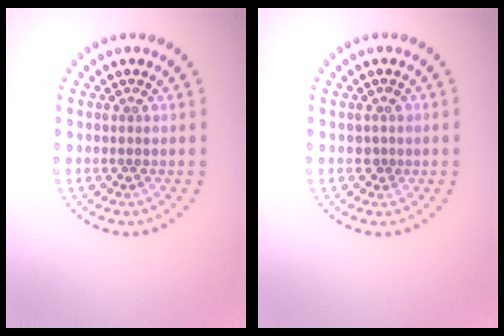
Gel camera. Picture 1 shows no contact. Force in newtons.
{"total": 0.9, "press": 0.8, "slide": 0.5}